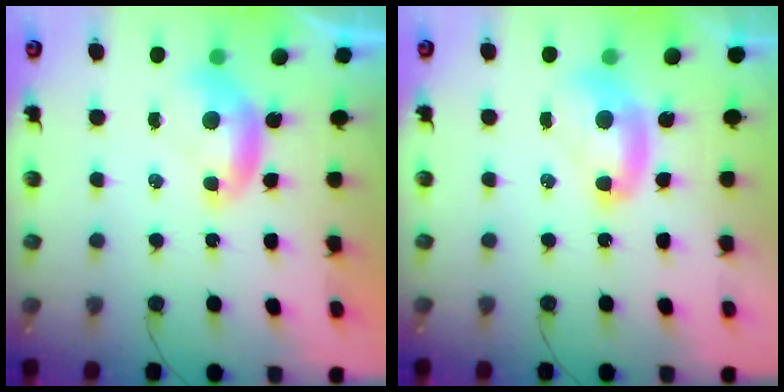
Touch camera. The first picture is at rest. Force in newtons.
{"total": 2.0, "press": 2.0, "slide": 0.2}